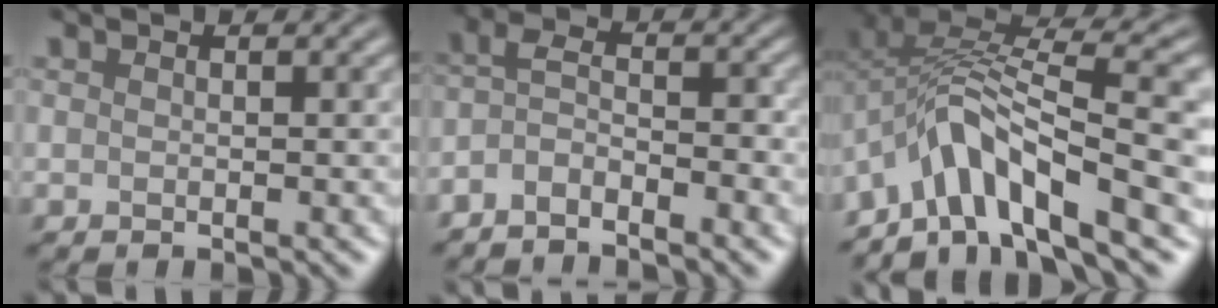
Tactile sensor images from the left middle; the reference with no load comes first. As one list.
[{"total": 3.0, "force": [-2.9, 0.1, 0.7], "torque": [-0.035, 0.000, -0.045]}, {"total": 9.0, "force": [-4.2, 2.7, 7.5], "torque": [-0.134, 0.016, -0.063]}]